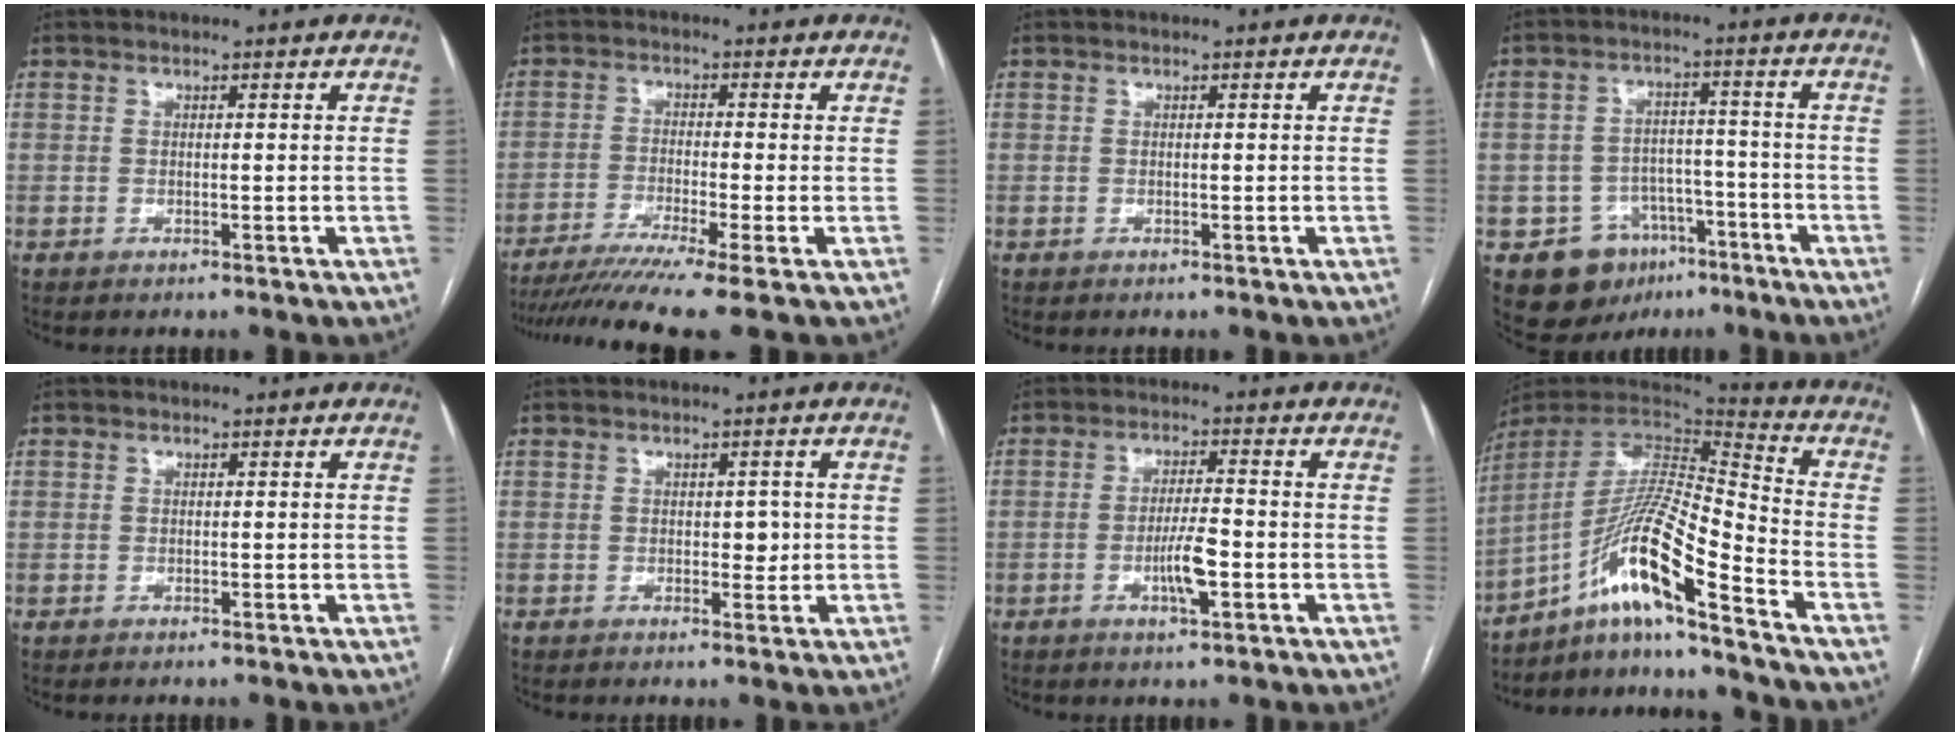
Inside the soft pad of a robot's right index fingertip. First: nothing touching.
{"total": 10.8, "force": [-8.3, -1.8, 6.6], "torque": [-0.095, -0.027, -0.131]}
{"total": 0.0}
{"total": 9.5, "force": [-5.2, 7.4, 2.8], "torque": [-0.038, 0.024, -0.070]}
{"total": 0.0}
{"total": 2.2, "force": [0.1, 1.4, 1.7], "torque": [-0.019, 0.002, 0.003]}
{"total": 5.2, "force": [-1.7, 0.7, 4.9], "torque": [-0.092, -0.004, -0.030]}
{"total": 15.1, "force": [-10.1, -0.4, 11.2], "torque": [-0.210, 0.011, -0.182]}